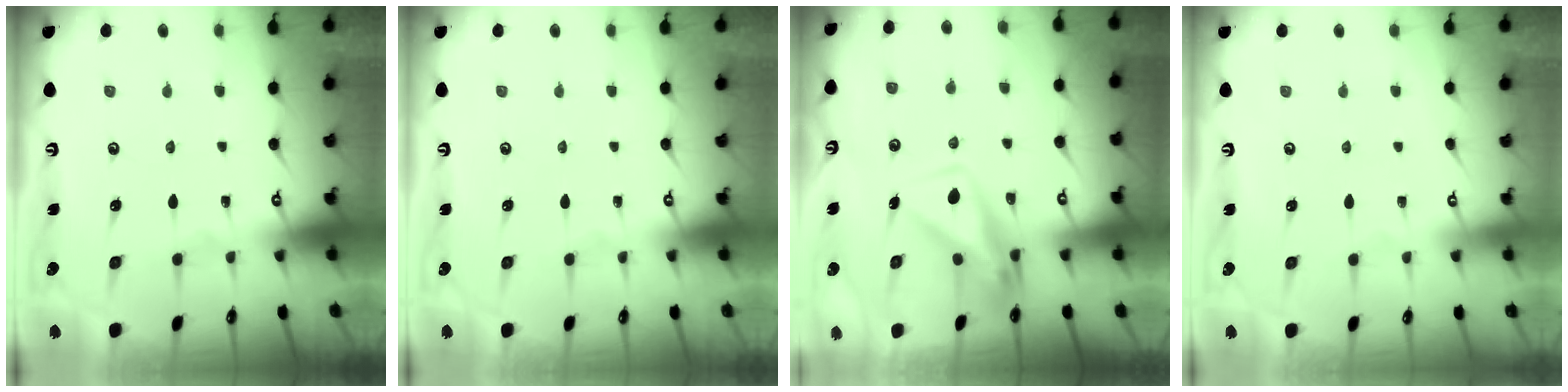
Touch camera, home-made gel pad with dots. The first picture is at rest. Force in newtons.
{"total": 0.0}
{"total": 7.3, "press": 7.3, "slide": 0.9}
{"total": 3.9, "press": 3.9, "slide": 0.1}